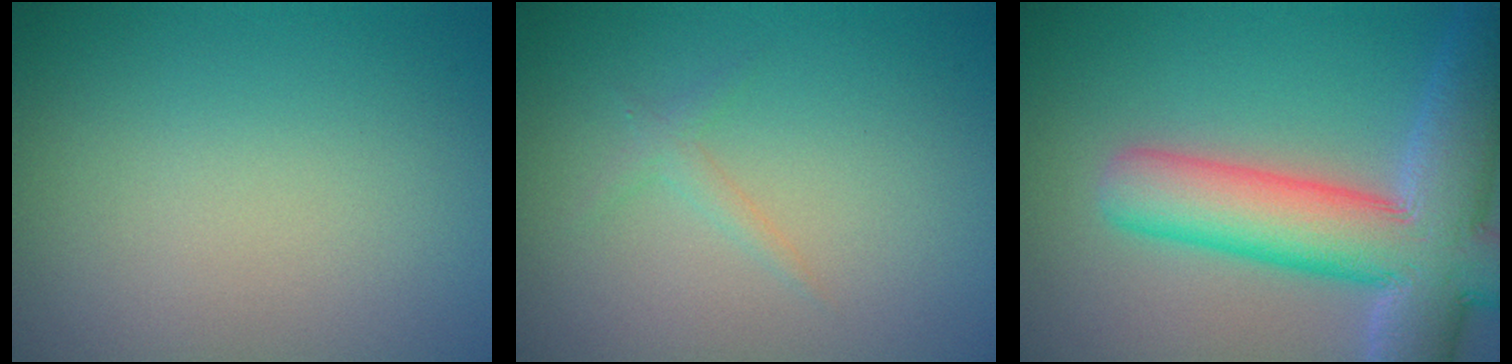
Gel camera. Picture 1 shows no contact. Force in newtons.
{"total": 1.0, "press": 1.0, "slide": 0.0}
{"total": 10.9, "press": 10.9, "slide": 0.7}